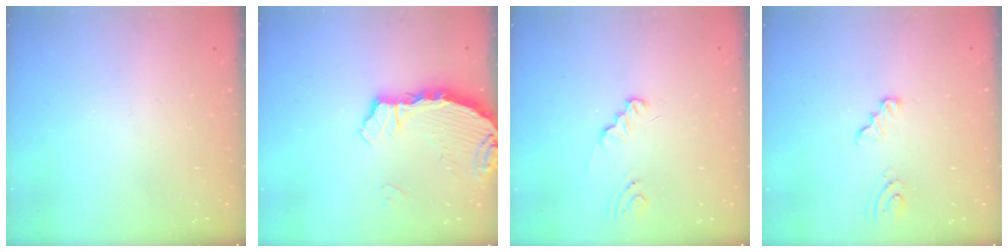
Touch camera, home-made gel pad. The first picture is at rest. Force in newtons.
{"total": 3.2, "press": 3.2, "slide": 0.3}
{"total": 1.5, "press": 1.4, "slide": 0.1}
{"total": 3.4, "press": 3.4, "slide": 0.4}